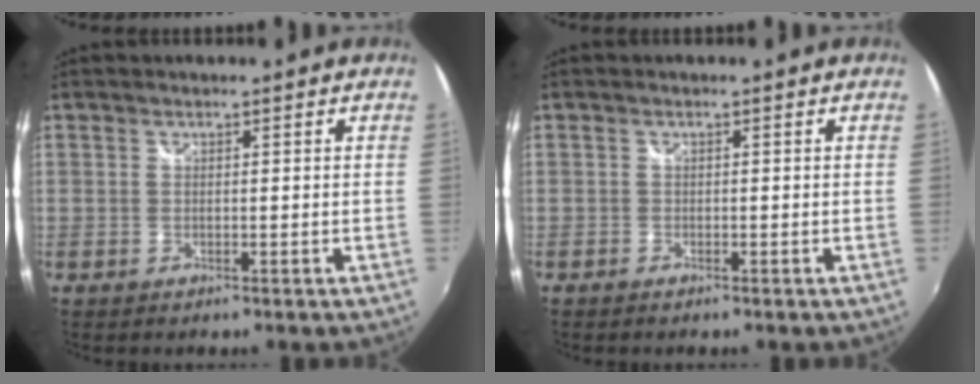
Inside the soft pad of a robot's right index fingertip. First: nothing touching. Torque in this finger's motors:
{"motor_torque": [-0.18, 0.10, -0.03, -0.01]}